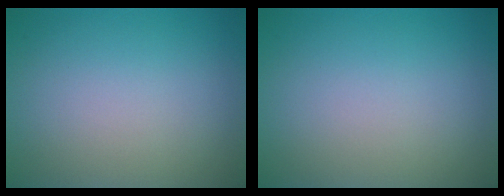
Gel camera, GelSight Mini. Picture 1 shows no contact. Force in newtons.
{"total": 0.0}